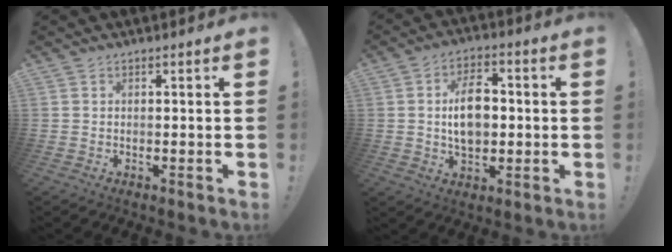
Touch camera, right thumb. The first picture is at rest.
{"total": 11.3, "force": [0.4, 7.5, 8.5], "torque": [-0.135, 0.005, 0.006]}